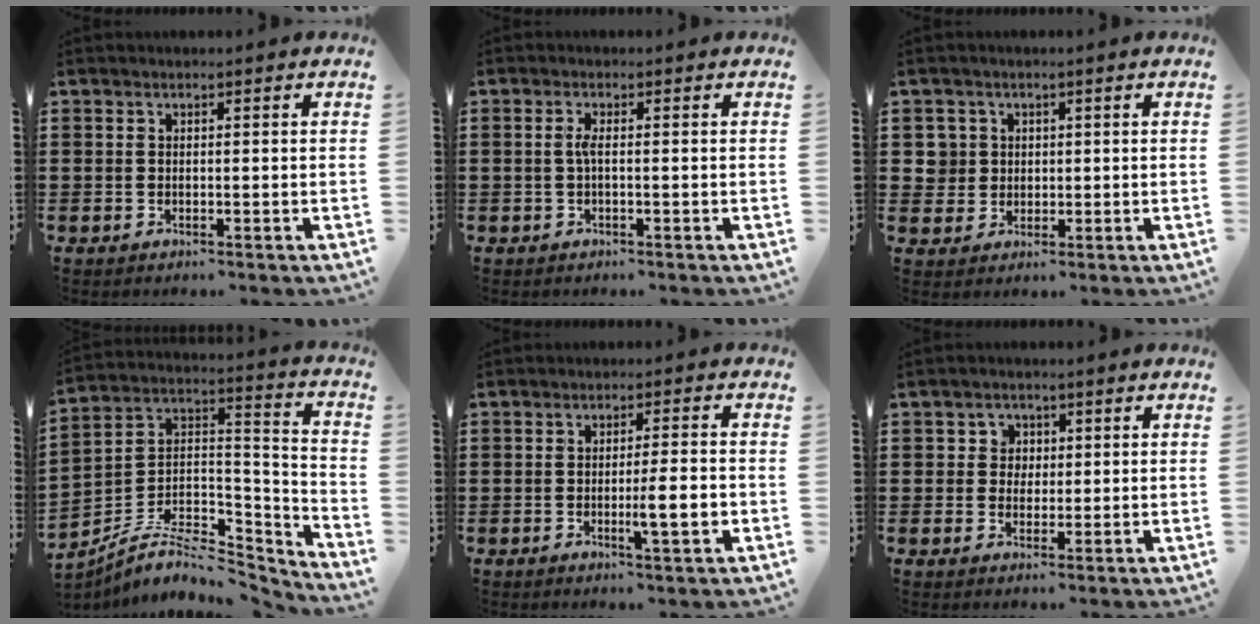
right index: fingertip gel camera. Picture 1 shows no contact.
{"total": 1.9, "force": [-0.2, 0.2, 1.8], "torque": [-0.044, -0.003, -0.008]}
{"total": 3.4, "force": [0.7, 3.3, 0.5], "torque": [-0.027, 0.012, 0.013]}
{"total": 7.2, "force": [-4.8, 3.8, 3.8], "torque": [-0.081, -0.002, -0.091]}
{"total": 5.4, "force": [-1.4, 0.4, 5.2], "torque": [-0.085, -0.008, -0.023]}
{"total": 2.7, "force": [0.5, 2.6, 0.4], "torque": [-0.021, 0.011, 0.005]}